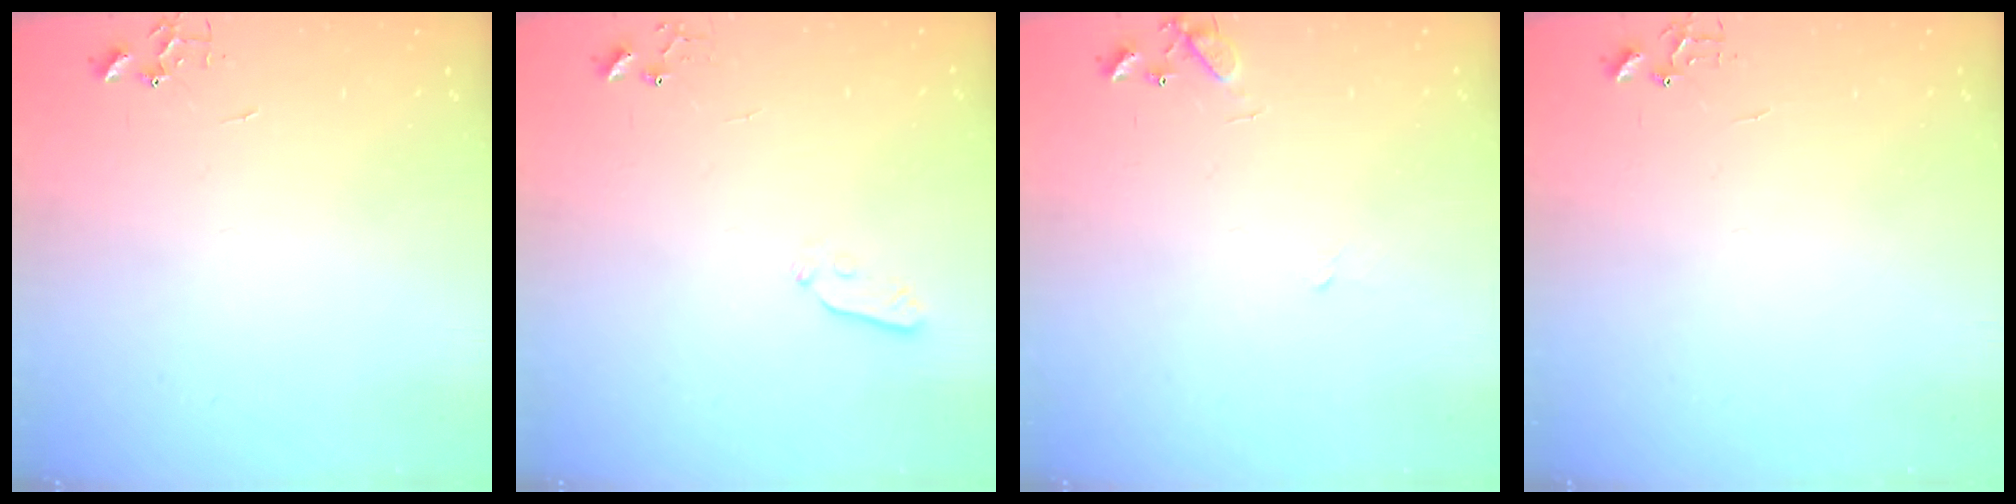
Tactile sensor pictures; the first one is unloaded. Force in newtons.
{"total": 3.9, "press": 3.8, "slide": 0.8}
{"total": 8.6, "press": 8.5, "slide": 1.1}
{"total": 6.4, "press": 6.4, "slide": 0.6}